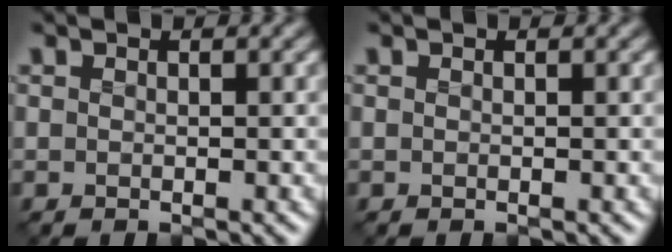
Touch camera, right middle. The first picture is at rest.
{"total": 0.0}